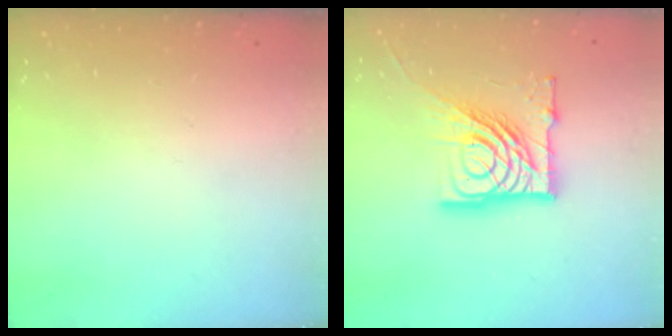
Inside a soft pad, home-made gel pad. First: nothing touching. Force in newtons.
{"total": 18.2, "press": 18.1, "slide": 2.1}